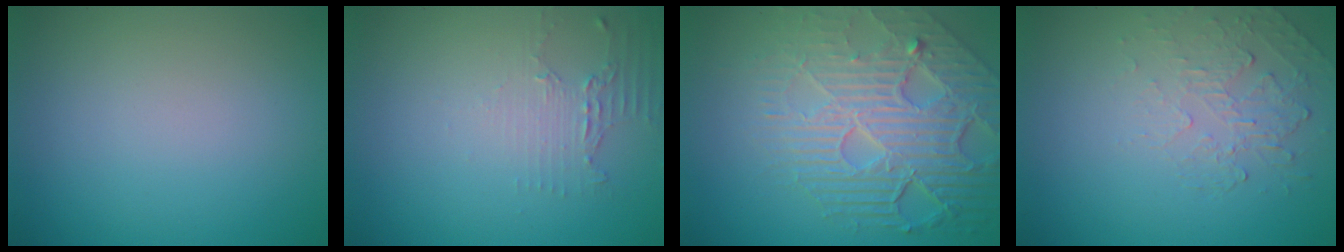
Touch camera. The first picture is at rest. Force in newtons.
{"total": 2.0, "press": 1.4, "slide": 1.4}
{"total": 8.7, "press": 5.9, "slide": 6.4}
{"total": 2.1, "press": 0.9, "slide": 1.9}